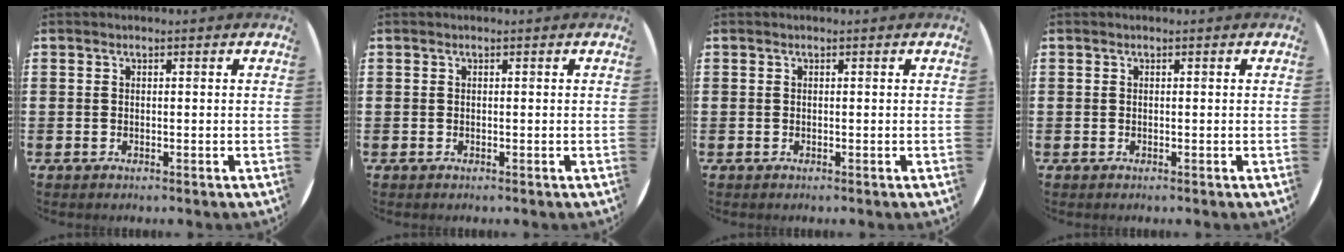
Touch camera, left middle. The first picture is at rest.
{"total": 0.0}
{"total": 0.0}
{"total": 0.0}